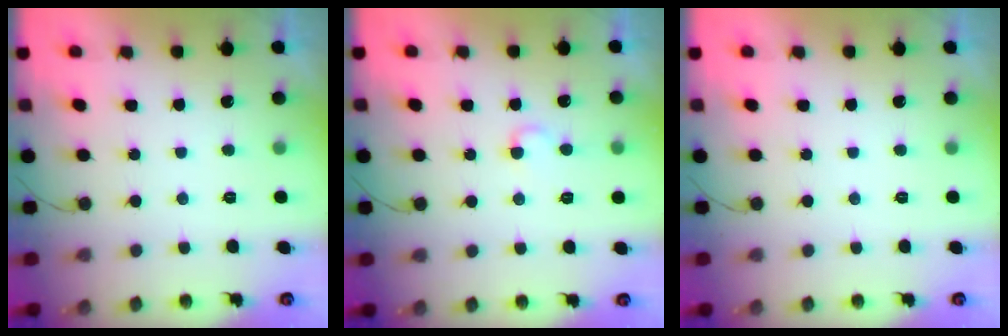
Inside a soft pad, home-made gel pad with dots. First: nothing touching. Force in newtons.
{"total": 4.4, "press": 4.3, "slide": 0.5}
{"total": 0.0}